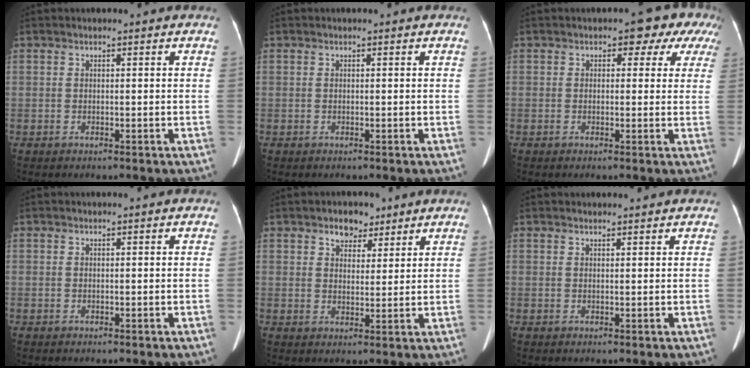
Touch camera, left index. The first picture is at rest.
{"total": 0.0}
{"total": 5.3, "force": [2.7, 3.4, 2.9], "torque": [-0.013, 0.015, 0.016]}
{"total": 0.0}
{"total": 4.3, "force": [3.0, 2.5, 1.7], "torque": [-0.026, 0.009, 0.049]}
{"total": 1.9, "force": [1.8, 0.2, 0.4], "torque": [-0.009, 0.012, 0.028]}